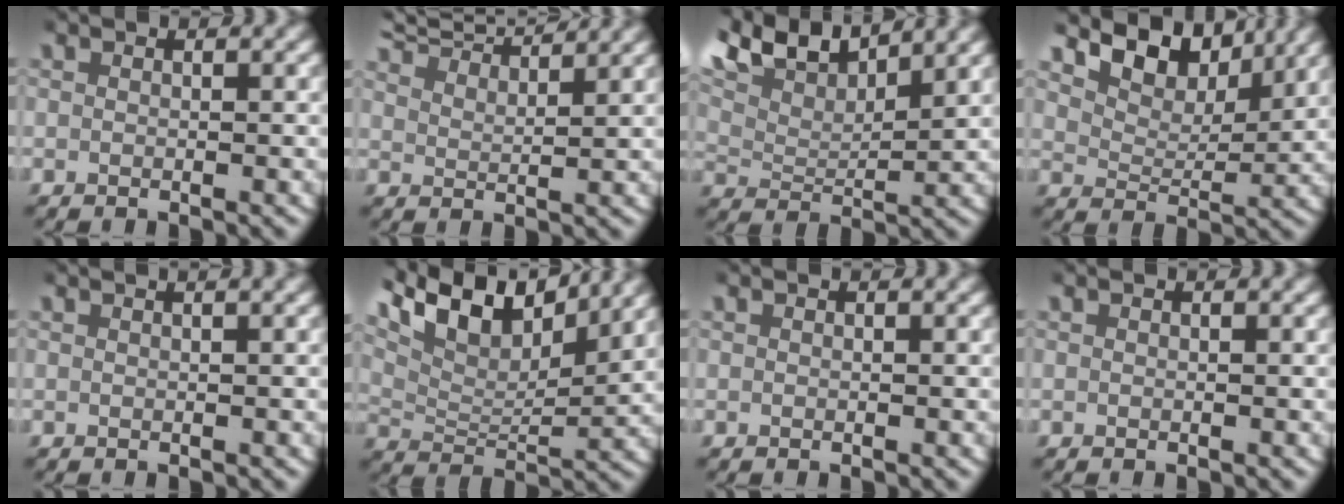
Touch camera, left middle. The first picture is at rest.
{"total": 7.4, "force": [6.7, 1.7, 2.7], "torque": [-0.049, 0.019, 0.104]}
{"total": 8.9, "force": [6.2, 4.0, 4.9], "torque": [-0.111, 0.015, 0.098]}
{"total": 7.5, "force": [5.5, 3.6, 3.6], "torque": [-0.075, 0.007, 0.088]}
{"total": 1.0, "force": [0.6, -0.1, 0.7], "torque": [-0.003, 0.008, 0.006]}
{"total": 10.2, "force": [6.4, 4.8, 6.2], "torque": [-0.121, 0.015, 0.103]}
{"total": 0.0}
{"total": 0.0}